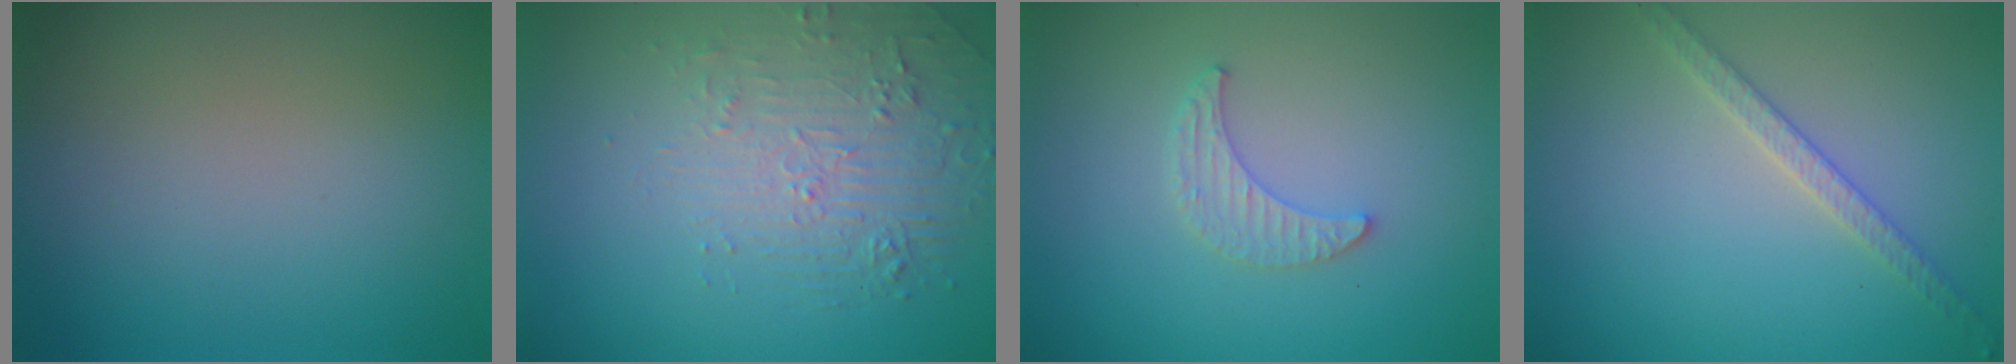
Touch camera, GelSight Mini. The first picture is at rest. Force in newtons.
{"total": 2.1, "press": 1.5, "slide": 1.5}
{"total": 2.0, "press": 1.9, "slide": 0.5}
{"total": 2.1, "press": 2.0, "slide": 0.6}